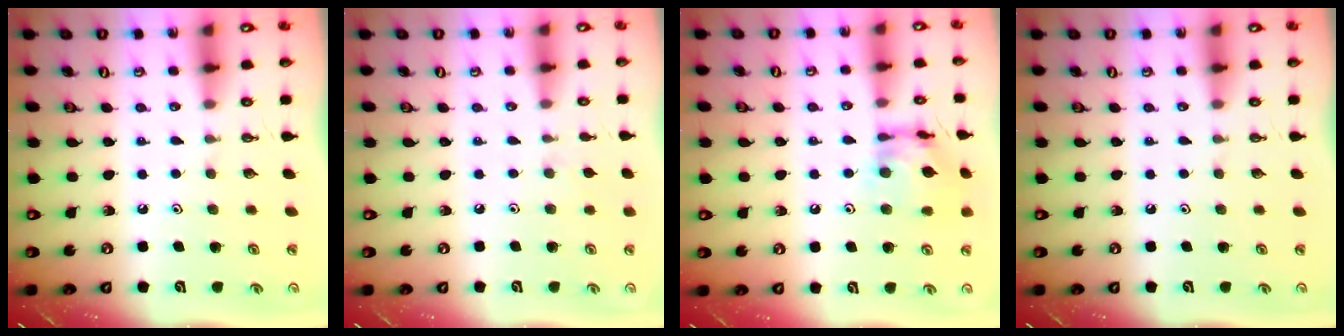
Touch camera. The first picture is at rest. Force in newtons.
{"total": 4.2, "press": 4.1, "slide": 0.6}
{"total": 13.8, "press": 13.8, "slide": 1.2}
{"total": 0.0}